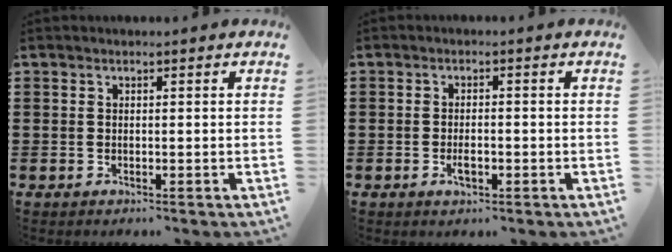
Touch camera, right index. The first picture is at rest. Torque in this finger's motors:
{"motor_torque": [1.25, 0.89, 0.04, 0.02]}